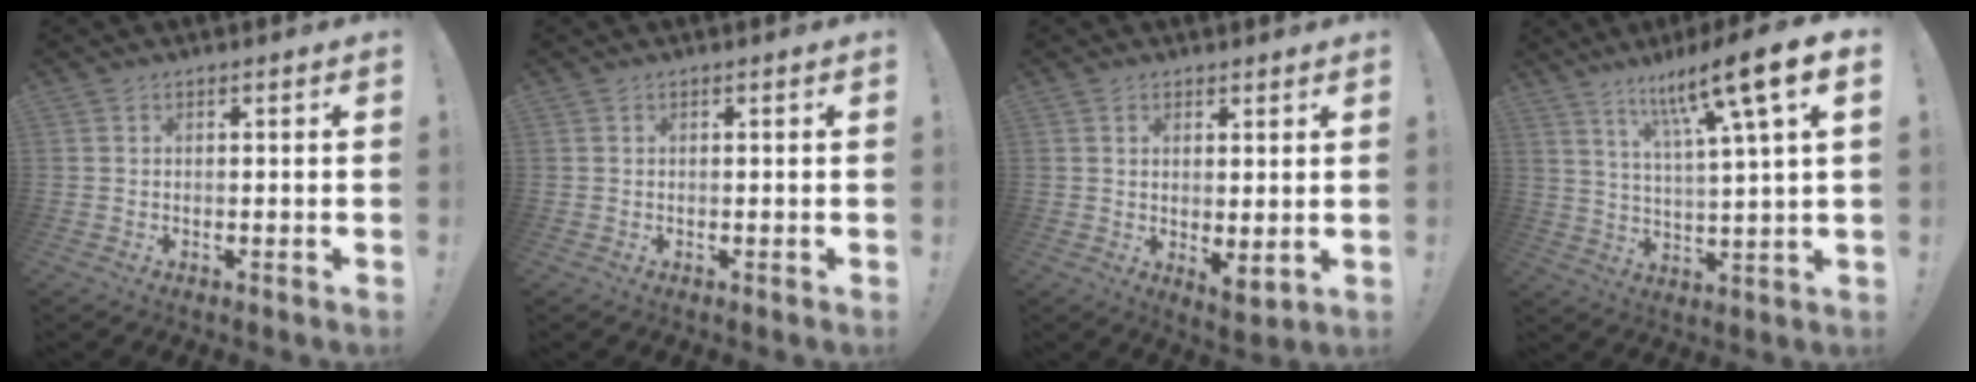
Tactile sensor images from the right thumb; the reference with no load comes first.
{"total": 0.0}
{"total": 3.5, "force": [1.1, 1.4, 3.1], "torque": [-0.038, -0.020, 0.023]}
{"total": 13.6, "force": [7.5, 0.5, 11.3], "torque": [-0.194, -0.041, 0.106]}